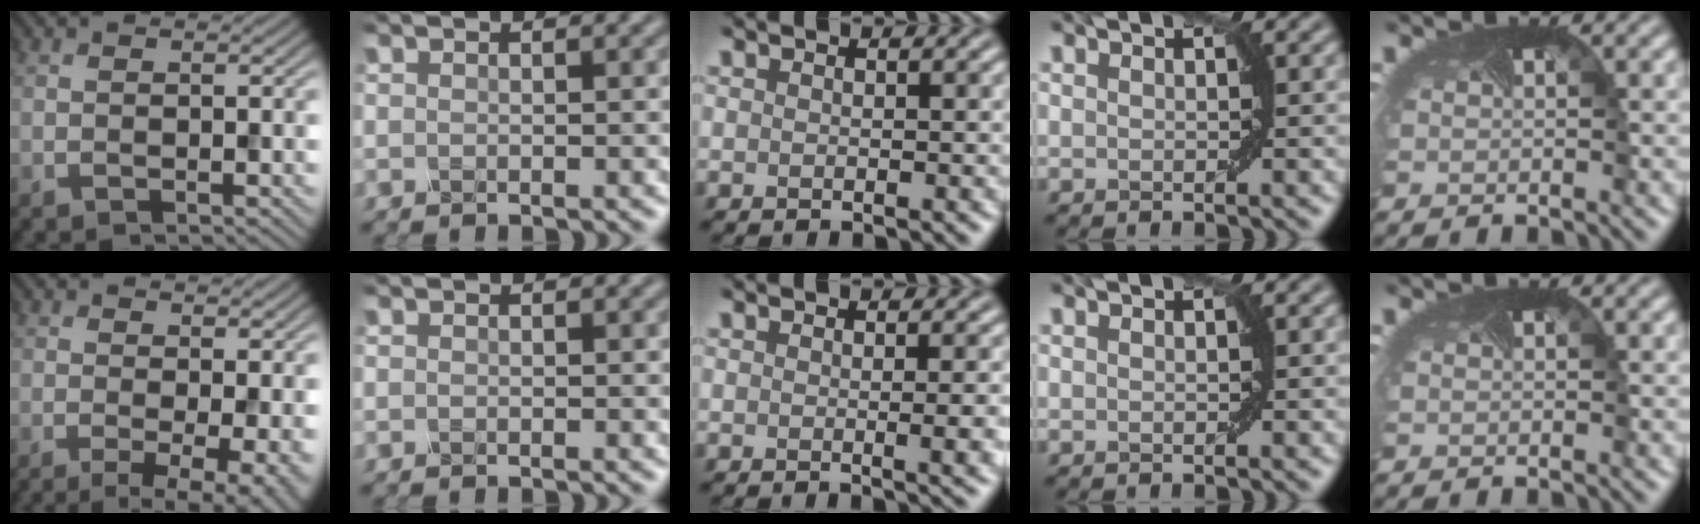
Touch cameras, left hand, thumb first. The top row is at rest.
{"thumb": {"total": 6.1, "force": [-1.5, 1.5, 5.7], "torque": [-0.086, -0.007, -0.021]}, "middle": {"total": 3.7, "force": [-0.1, 1.4, 3.4], "torque": [-0.023, 0.005, -0.002]}}